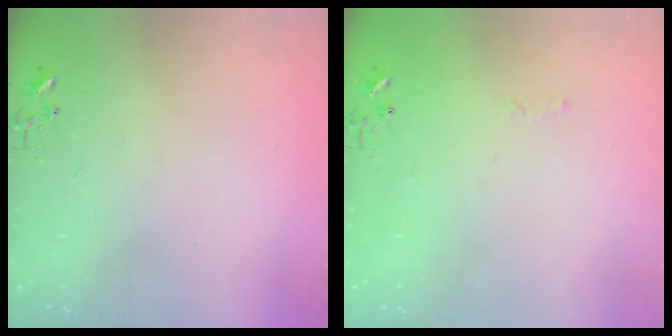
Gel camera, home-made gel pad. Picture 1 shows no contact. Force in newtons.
{"total": 2.8, "press": 2.8, "slide": 0.4}